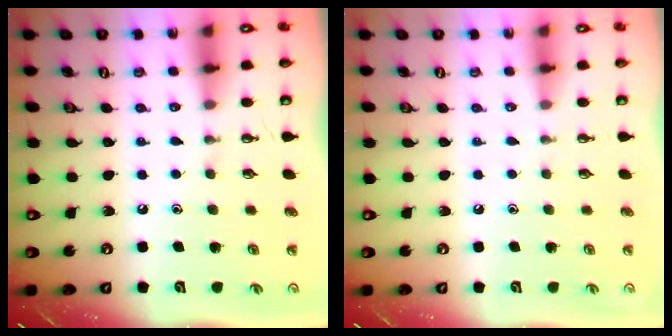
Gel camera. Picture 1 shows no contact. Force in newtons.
{"total": 0.0}